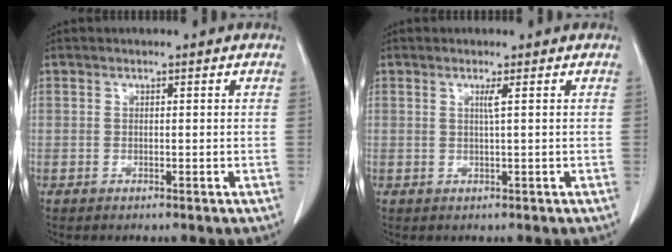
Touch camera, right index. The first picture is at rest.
{"total": 1.1, "force": [0.3, -0.4, 0.9], "torque": [-0.023, -0.003, 0.008]}